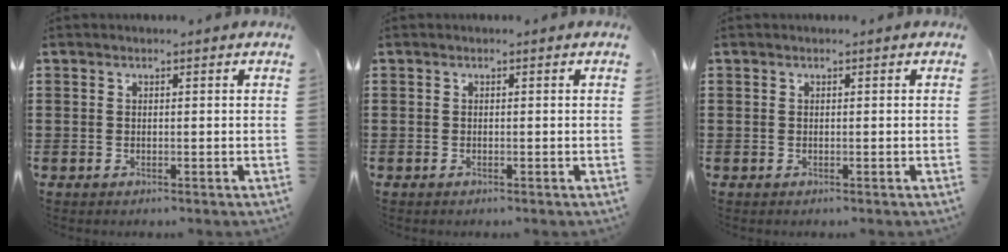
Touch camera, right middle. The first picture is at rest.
{"total": 0.0}
{"total": 0.0}